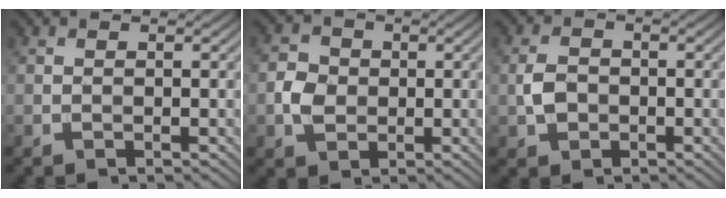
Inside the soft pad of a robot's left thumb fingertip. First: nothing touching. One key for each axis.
{"total": 3.6, "fx": -0.5, "fy": 3.1, "fz": 1.8, "tx": -0.042, "ty": 0.001, "tz": -0.014}
{"total": 3.0, "fx": -0.7, "fy": 2.3, "fz": 1.7, "tx": -0.041, "ty": -0.002, "tz": -0.018}